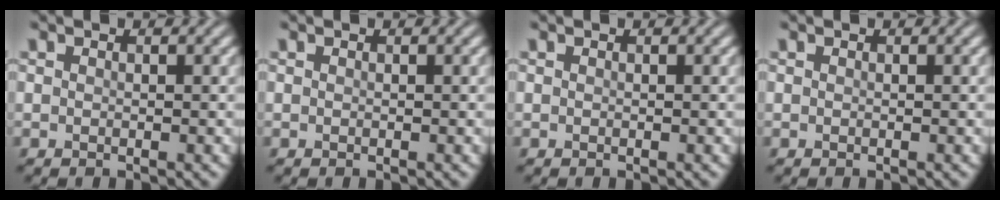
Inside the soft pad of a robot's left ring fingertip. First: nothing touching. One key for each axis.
{"total": 0.0}
{"total": 0.0}
{"total": 0.0}